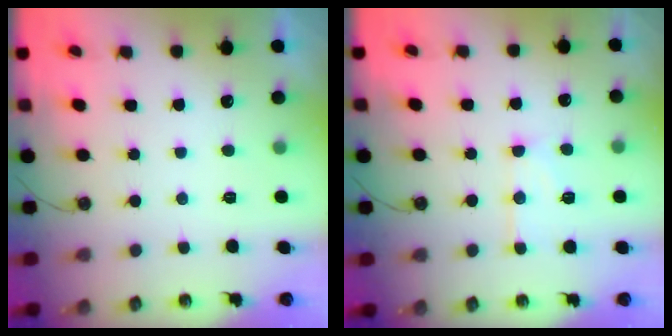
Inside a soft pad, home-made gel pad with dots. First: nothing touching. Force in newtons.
{"total": 9.3, "press": 9.3, "slide": 0.8}